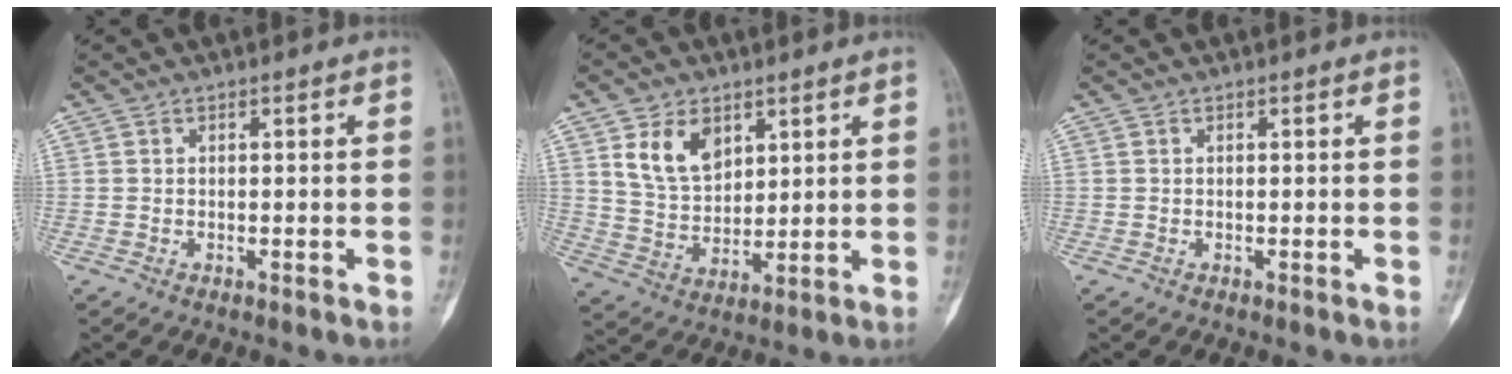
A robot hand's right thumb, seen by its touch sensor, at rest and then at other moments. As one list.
[{"total": 9.7, "force": [4.6, 6.4, 5.7], "torque": [-0.081, -0.027, 0.096]}, {"total": 0.0}]